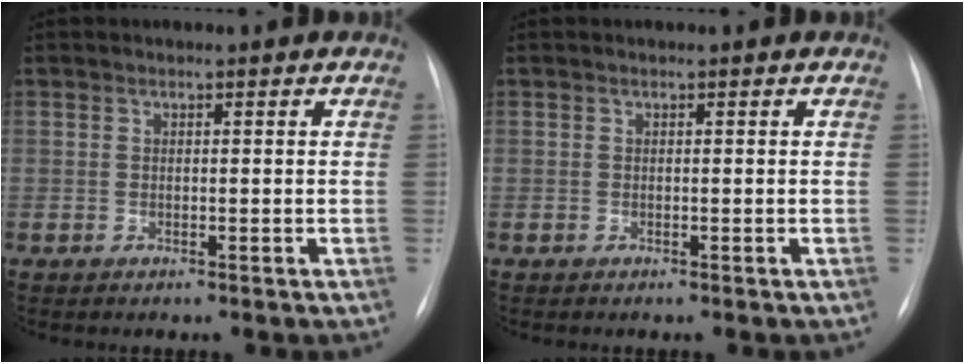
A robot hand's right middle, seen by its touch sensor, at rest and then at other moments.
{"total": 0.0}